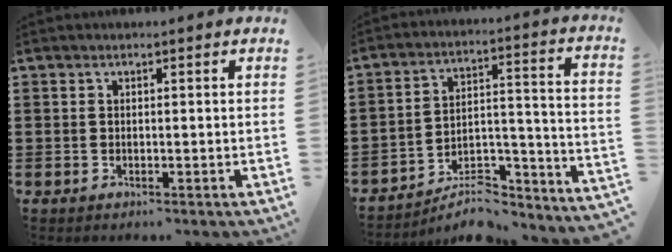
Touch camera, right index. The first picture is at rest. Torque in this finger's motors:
{"motor_torque": [0.42, -0.37, 0.09, 0.09]}